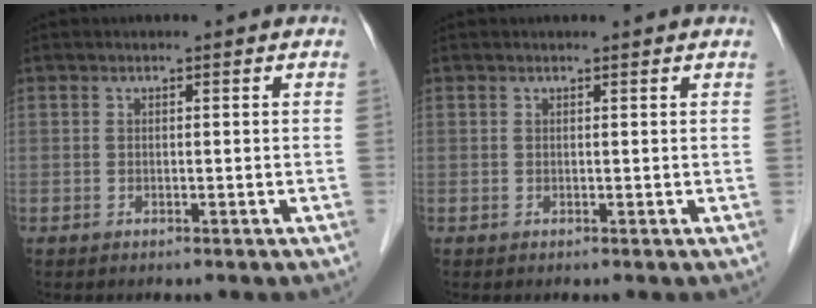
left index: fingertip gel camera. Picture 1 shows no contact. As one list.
[{"total": 1.4, "force": [1.3, -0.2, 0.3], "torque": [-0.015, 0.001, 0.015]}]